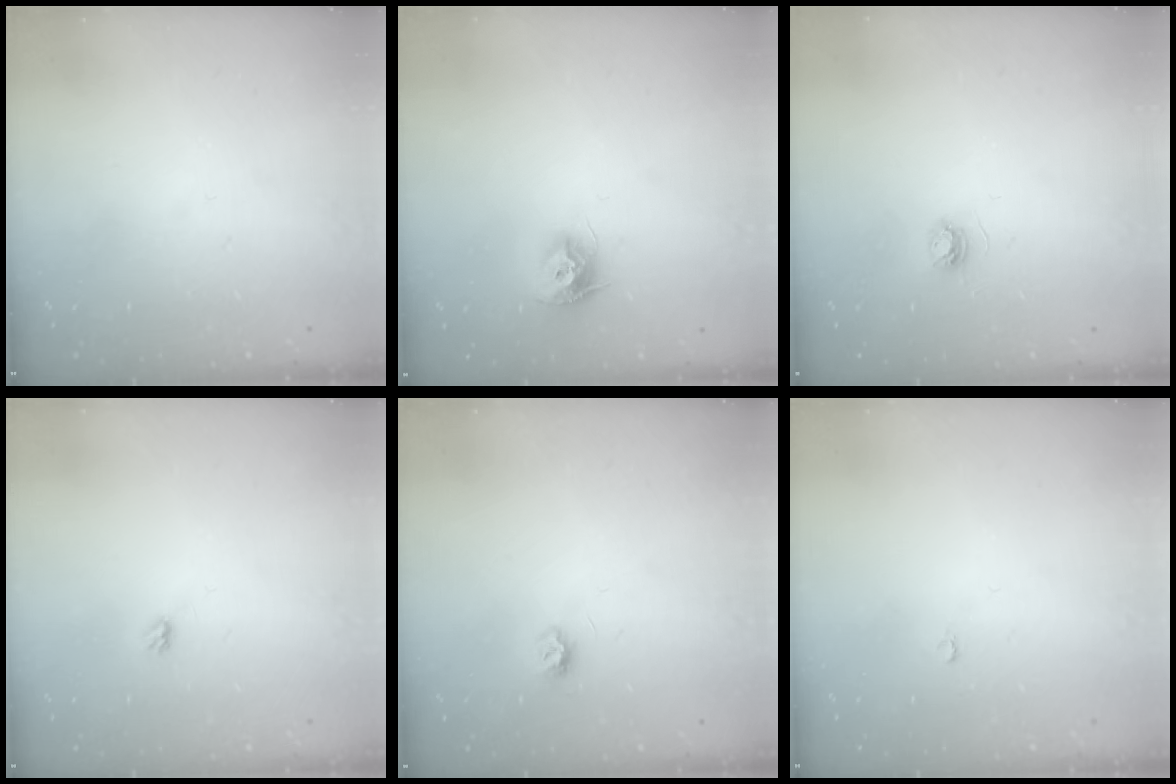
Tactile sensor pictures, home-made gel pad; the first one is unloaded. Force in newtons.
{"total": 9.1, "press": 9.1, "slide": 0.3}
{"total": 3.4, "press": 3.4, "slide": 0.4}
{"total": 2.9, "press": 2.9, "slide": 0.5}
{"total": 4.6, "press": 4.6, "slide": 0.5}
{"total": 2.1, "press": 2.1, "slide": 0.2}